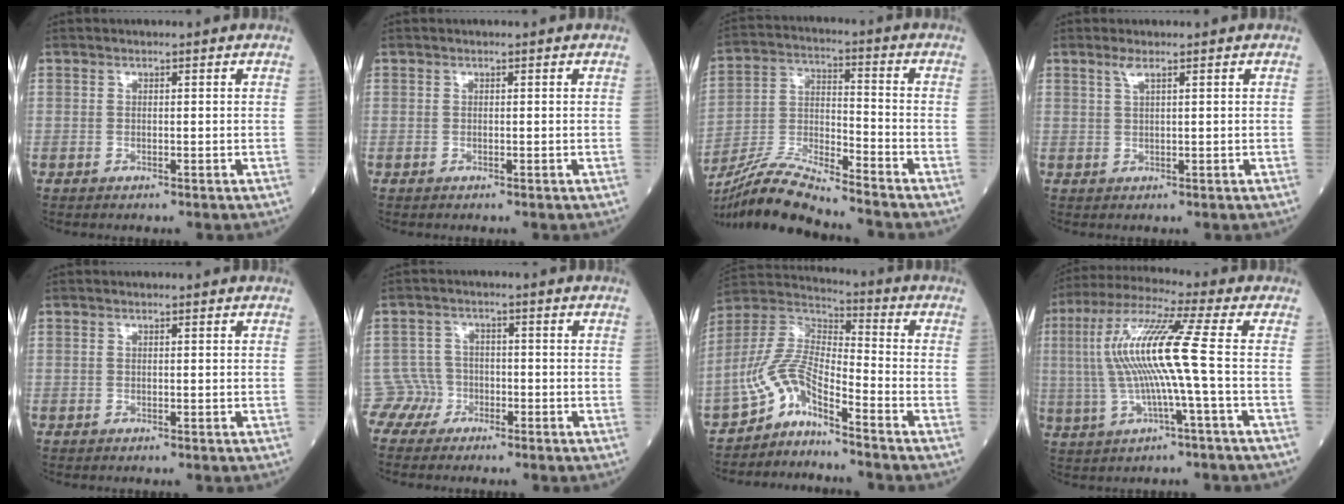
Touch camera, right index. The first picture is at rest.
{"total": 0.0}
{"total": 12.8, "force": [-11.9, -0.5, 4.6], "torque": [-0.092, -0.003, -0.224]}
{"total": 1.6, "force": [1.0, 0.0, 1.2], "torque": [-0.032, 0.004, 0.023]}
{"total": 0.0}
{"total": 3.6, "force": [-2.6, 2.2, -1.1], "torque": [0.021, 0.008, -0.055]}
{"total": 7.9, "force": [-6.3, 1.8, 4.5], "torque": [-0.107, 0.030, -0.127]}
{"total": 13.0, "force": [0.1, -0.7, 13.0], "torque": [-0.267, 0.016, -0.003]}